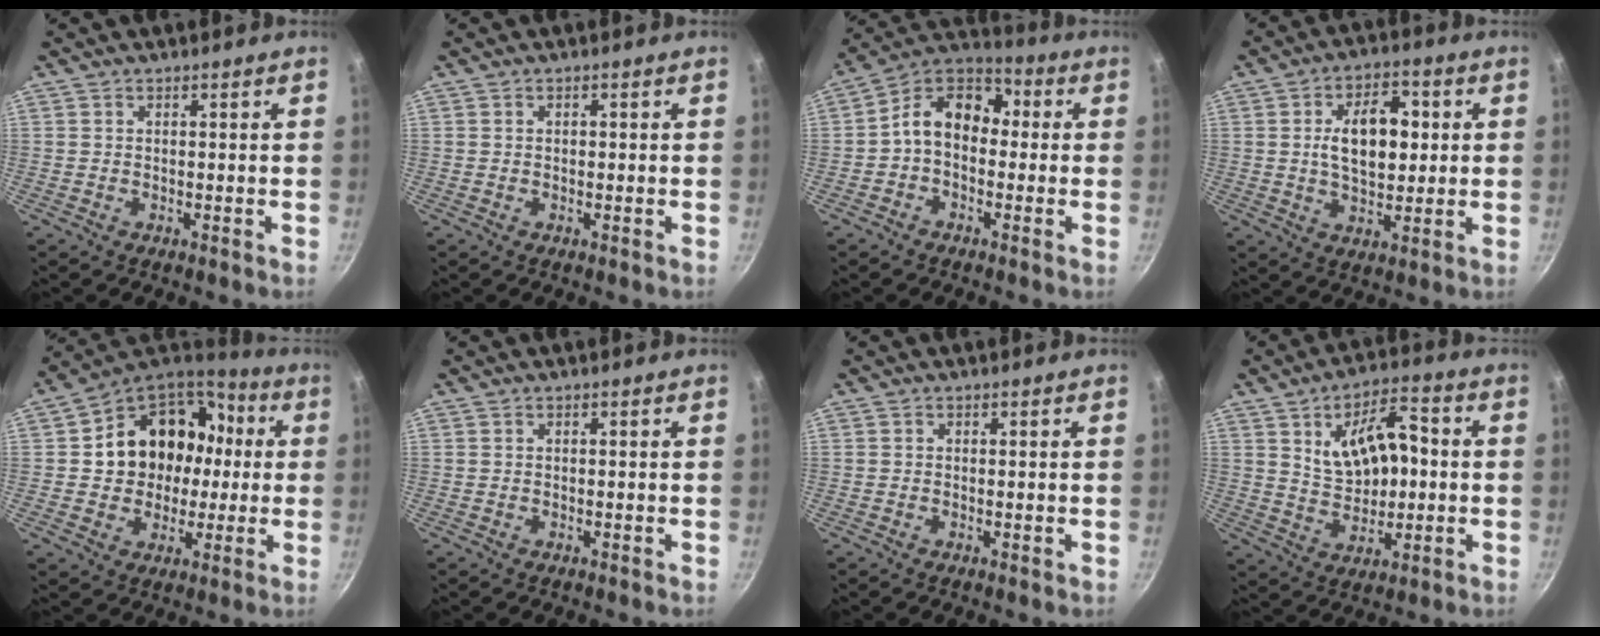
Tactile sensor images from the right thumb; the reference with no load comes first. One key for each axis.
{"total": 0.7, "fx": 0.1, "fy": 0.5, "fz": 0.5, "tx": -0.008, "ty": 0.004, "tz": 0.002}
{"total": 11.1, "fx": -0.5, "fy": 8.1, "fz": 7.5, "tx": -0.099, "ty": 0.045, "tz": -0.038}
{"total": 11.8, "fx": 1.5, "fy": 7.1, "fz": 9.3, "tx": -0.121, "ty": 0.002, "tz": 0.021}
{"total": 19.2, "fx": 1.4, "fy": 16.1, "fz": 10.3, "tx": -0.137, "ty": 0.043, "tz": 0.023}
{"total": 0.0}
{"total": 0.0}
{"total": 13.2, "fx": 1.8, "fy": 7.7, "fz": 10.6, "tx": -0.141, "ty": 0.002, "tz": 0.039}